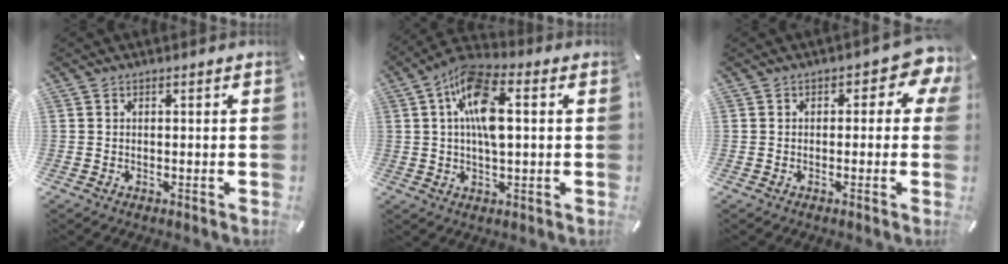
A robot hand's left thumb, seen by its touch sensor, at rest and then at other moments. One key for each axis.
{"total": 12.1, "fx": 2.2, "fy": 5.5, "fz": 10.5, "tx": -0.215, "ty": 0.005, "tz": 0.040}
{"total": 6.2, "fx": 1.7, "fy": 3.6, "fz": 4.7, "tx": -0.053, "ty": -0.006, "tz": 0.022}